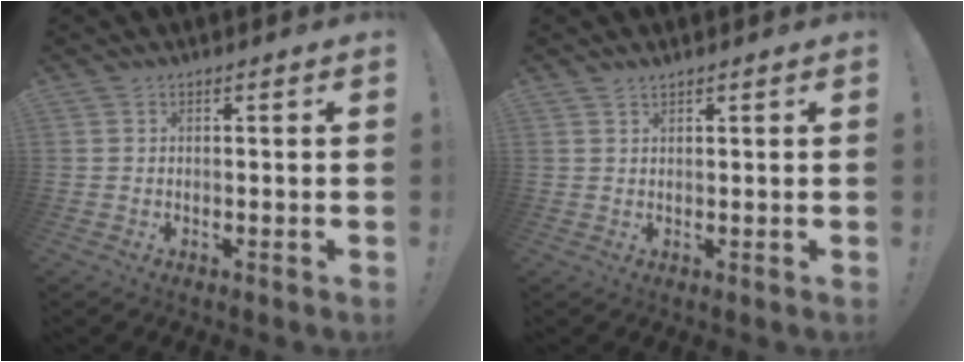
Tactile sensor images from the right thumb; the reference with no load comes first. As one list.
[{"total": 1.2, "force": [1.1, 0.2, 0.4], "torque": [-0.009, -0.003, 0.021]}]